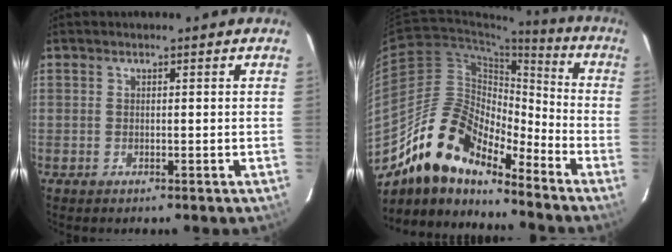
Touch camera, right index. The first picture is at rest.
{"total": 16.6, "force": [-13.1, 5.9, 8.2], "torque": [-0.149, 0.003, -0.256]}